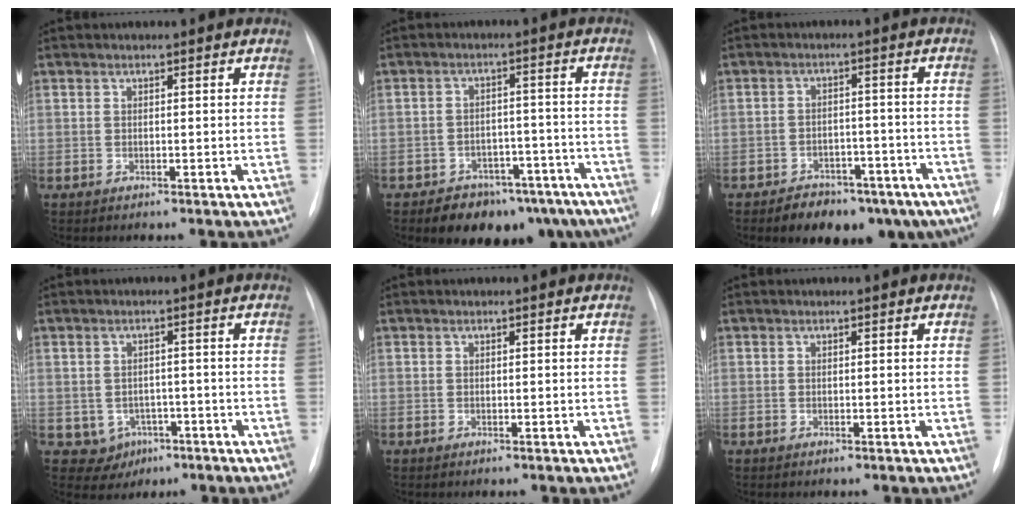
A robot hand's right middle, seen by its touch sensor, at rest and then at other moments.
{"total": 13.0, "force": [-10.0, 7.0, 4.4], "torque": [-0.032, 0.034, -0.124]}
{"total": 11.7, "force": [-8.6, 6.2, 5.2], "torque": [-0.047, 0.024, -0.114]}
{"total": 4.5, "force": [-1.7, 4.1, 0.8], "torque": [-0.005, 0.007, -0.012]}
{"total": 0.0}
{"total": 0.0}